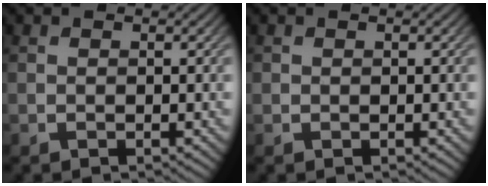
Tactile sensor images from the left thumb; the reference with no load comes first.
{"total": 0.5, "force": [-0.1, 0.5, 0.1], "torque": [0.001, -0.002, -0.003]}